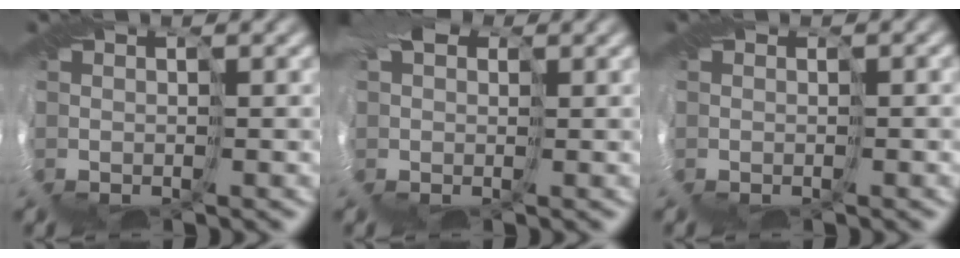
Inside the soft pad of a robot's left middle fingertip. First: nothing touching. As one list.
[{"total": 3.6, "force": [1.6, 2.6, 1.8], "torque": [-0.062, 0.010, 0.023]}, {"total": 2.5, "force": [-1.2, -1.4, -1.7], "torque": [0.018, -0.014, -0.002]}]